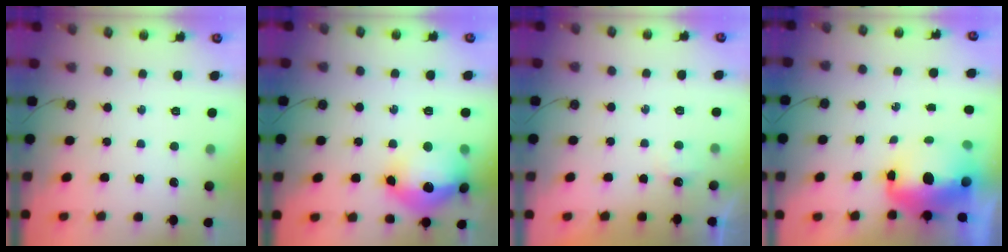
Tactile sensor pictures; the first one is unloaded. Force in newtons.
{"total": 18.6, "press": 18.5, "slide": 1.6}
{"total": 2.6, "press": 2.6, "slide": 0.4}
{"total": 11.4, "press": 11.3, "slide": 1.1}